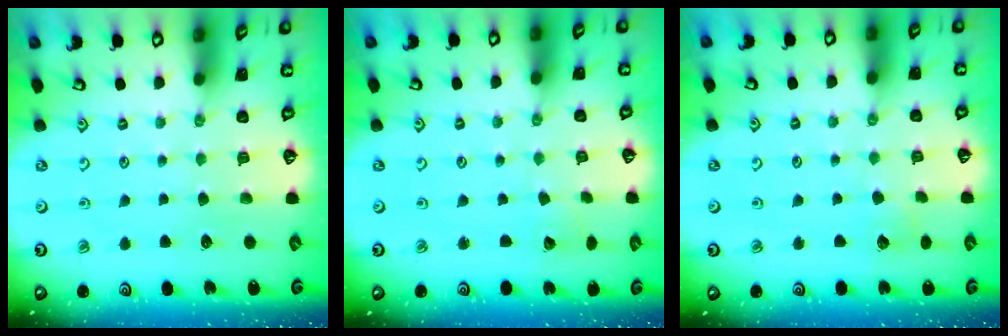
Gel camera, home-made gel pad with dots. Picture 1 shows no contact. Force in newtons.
{"total": 2.6, "press": 2.6, "slide": 0.3}
{"total": 2.9, "press": 2.9, "slide": 0.2}